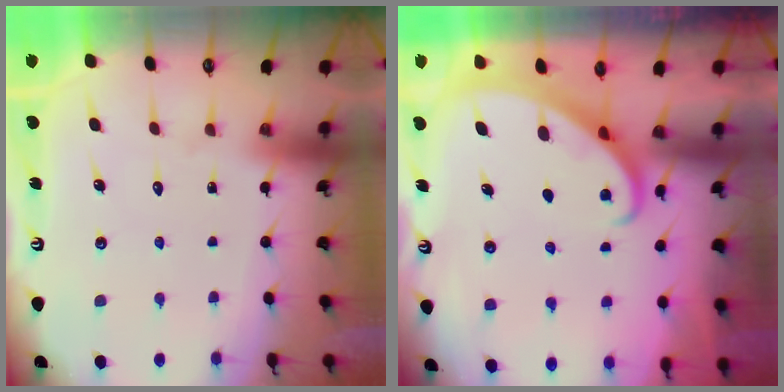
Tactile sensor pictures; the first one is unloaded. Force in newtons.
{"total": 2.1, "press": 2.0, "slide": 0.3}